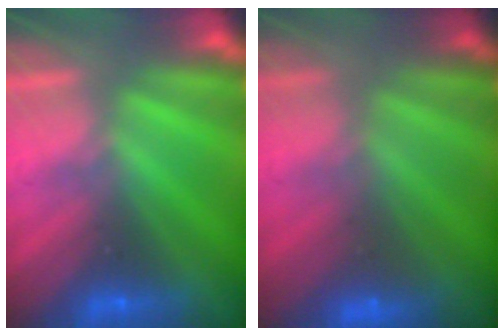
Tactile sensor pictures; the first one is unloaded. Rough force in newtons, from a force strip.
{"total": 2.3}